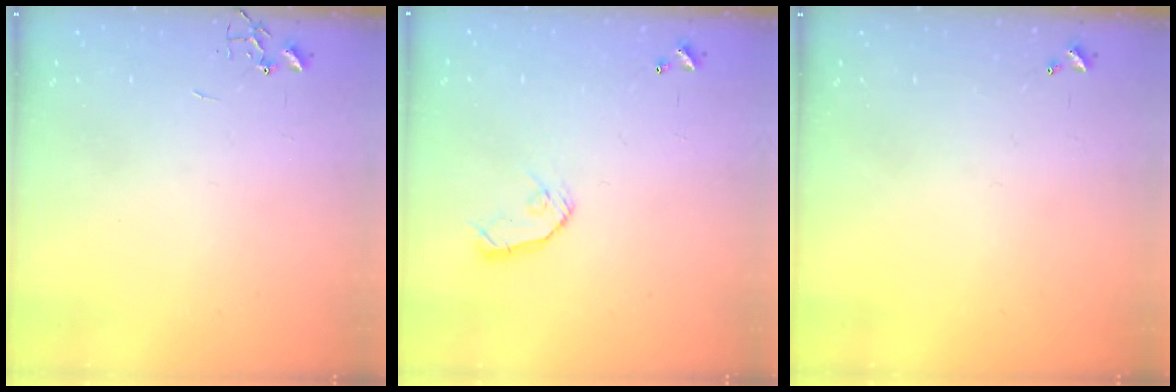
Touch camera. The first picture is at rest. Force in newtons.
{"total": 8.0, "press": 8.0, "slide": 0.4}
{"total": 0.0}